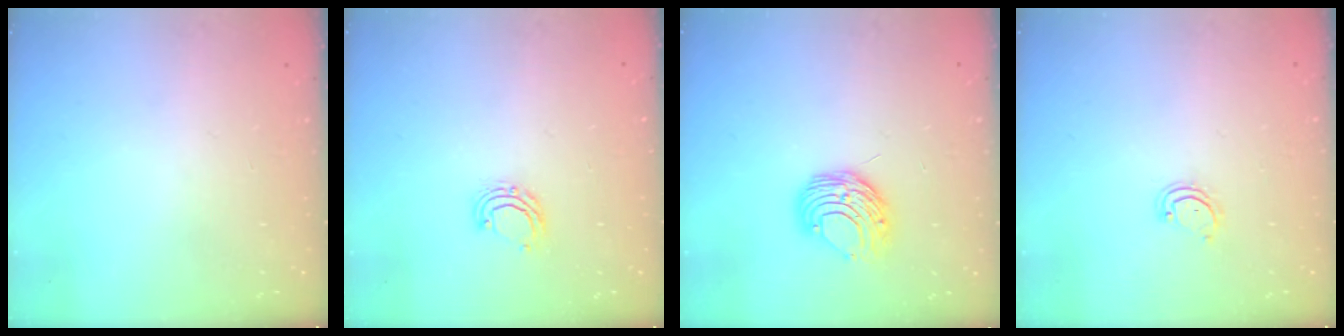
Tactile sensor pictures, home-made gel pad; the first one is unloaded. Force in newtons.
{"total": 5.6, "press": 5.6, "slide": 1.0}
{"total": 8.8, "press": 8.8, "slide": 0.8}
{"total": 2.9, "press": 2.9, "slide": 0.3}